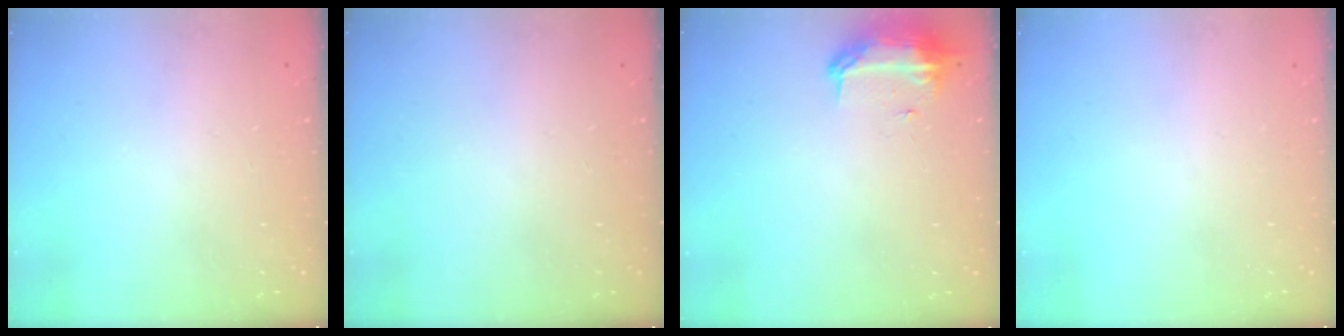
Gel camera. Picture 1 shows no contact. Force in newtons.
{"total": 0.0}
{"total": 8.7, "press": 8.5, "slide": 1.8}
{"total": 0.0}